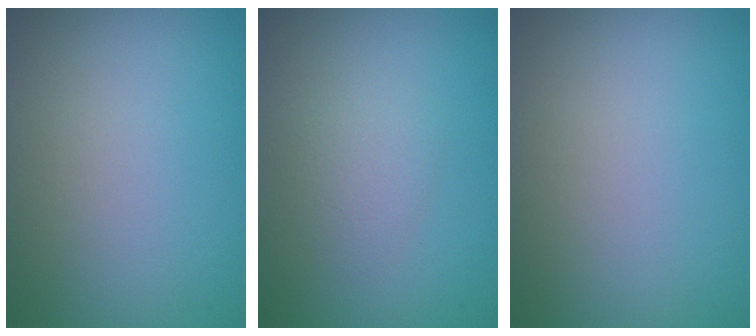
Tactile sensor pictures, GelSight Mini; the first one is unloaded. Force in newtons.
{"total": 1.6, "press": 1.6, "slide": 0.1}
{"total": 0.0}